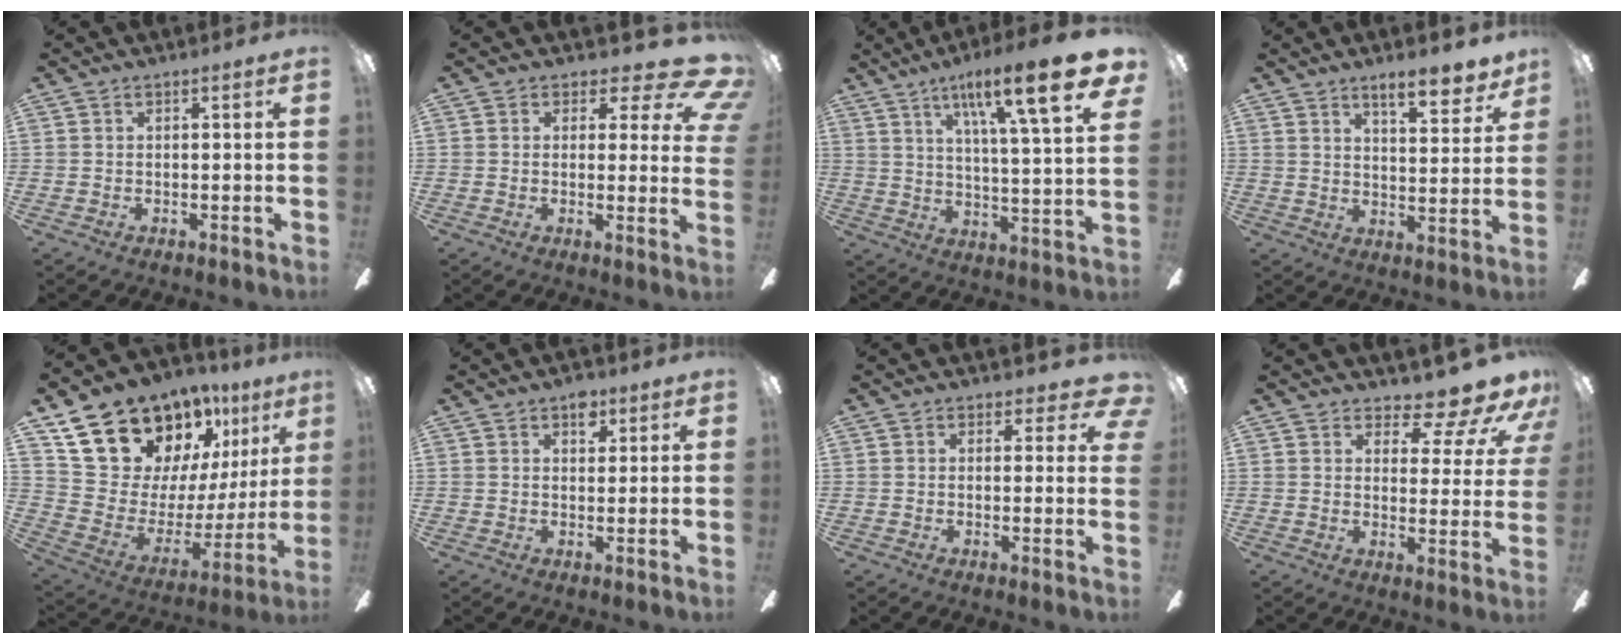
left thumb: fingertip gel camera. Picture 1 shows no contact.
{"total": 9.1, "force": [5.6, 3.7, 6.1], "torque": [-0.066, -0.046, 0.101]}
{"total": 19.6, "force": [11.8, 3.0, 15.4], "torque": [-0.240, -0.064, 0.171]}
{"total": 8.8, "force": [7.0, 2.6, 4.7], "torque": [-0.053, -0.044, 0.116]}
{"total": 21.9, "force": [16.7, 11.7, 8.2], "torque": [-0.138, -0.112, 0.325]}
{"total": 4.6, "force": [2.5, 2.9, 2.6], "torque": [-0.015, -0.009, 0.037]}
{"total": 3.5, "force": [1.9, 2.1, 2.0], "torque": [-0.016, -0.008, 0.033]}
{"total": 11.2, "force": [8.7, 4.3, 5.7], "torque": [-0.064, -0.070, 0.153]}